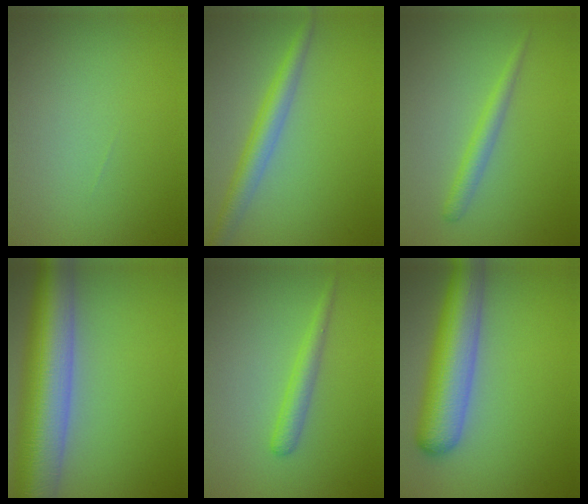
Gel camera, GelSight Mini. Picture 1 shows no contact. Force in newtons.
{"total": 3.2, "press": 3.2, "slide": 0.1}
{"total": 1.8, "press": 1.8, "slide": 0.0}
{"total": 11.0, "press": 11.0, "slide": 0.7}
{"total": 1.9, "press": 1.9, "slide": 0.1}
{"total": 7.4, "press": 7.4, "slide": 0.3}